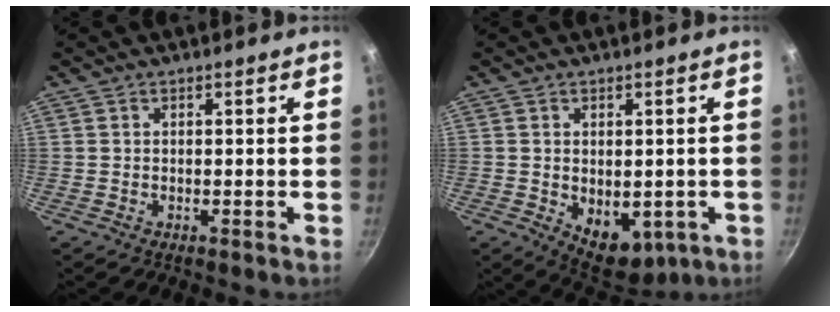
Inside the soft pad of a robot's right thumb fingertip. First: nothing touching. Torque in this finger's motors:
{"motor_torque": [-0.20, 0.31, -0.07, -0.14, 0.22]}